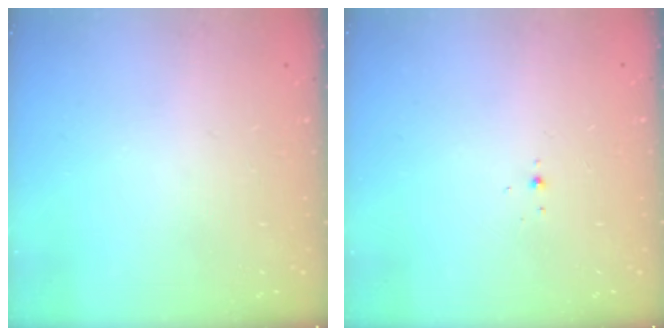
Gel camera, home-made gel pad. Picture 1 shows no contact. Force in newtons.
{"total": 3.0, "press": 2.9, "slide": 0.8}